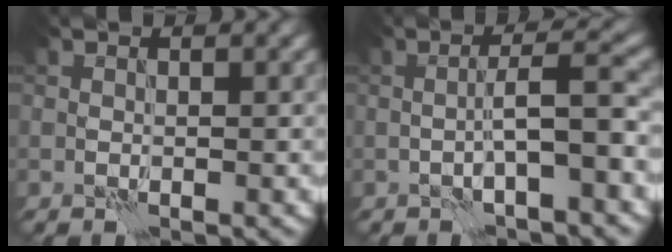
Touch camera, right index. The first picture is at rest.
{"total": 3.4, "force": [-1.0, 0.2, 3.3], "torque": [-0.054, 0.017, -0.024]}